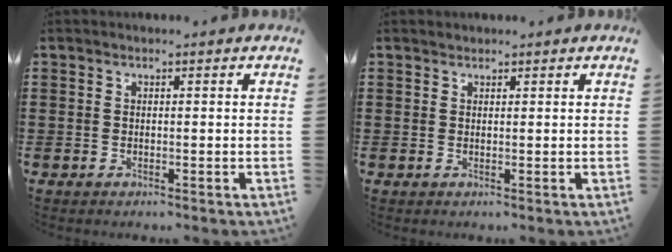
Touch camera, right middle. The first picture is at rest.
{"total": 0.7, "force": [0.6, 0.3, -0.1], "torque": [0.001, 0.001, 0.012]}